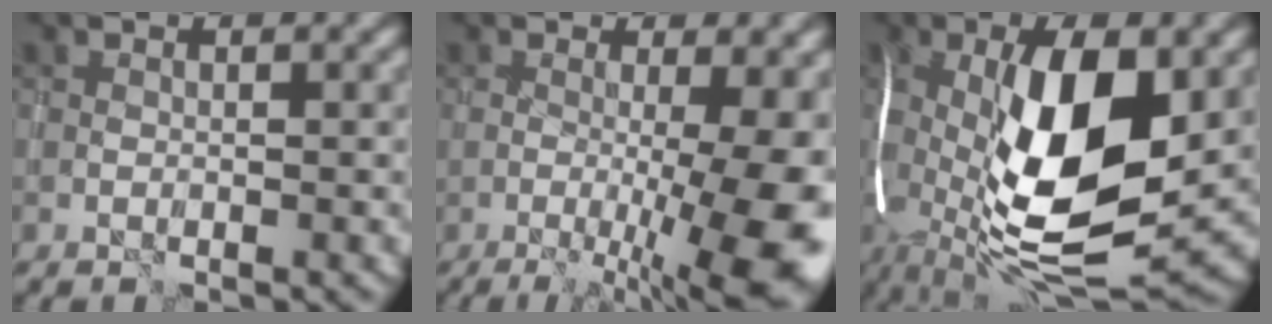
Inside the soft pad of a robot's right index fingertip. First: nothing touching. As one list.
[{"total": 12.8, "force": [-1.8, 3.8, 12.1], "torque": [-0.129, -0.009, -0.024]}, {"total": 15.5, "force": [-0.9, 6.4, 14.1], "torque": [-0.263, -0.005, -0.022]}]